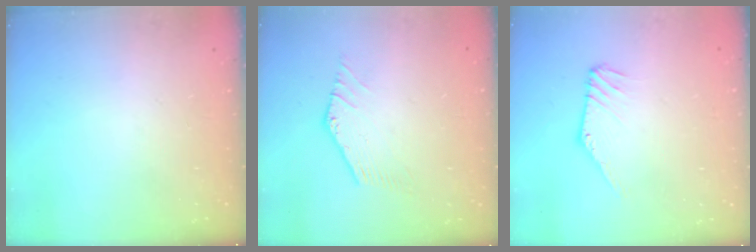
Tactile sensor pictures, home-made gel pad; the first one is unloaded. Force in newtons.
{"total": 0.5, "press": 0.3, "slide": 0.4}
{"total": 3.5, "press": 3.5, "slide": 0.1}